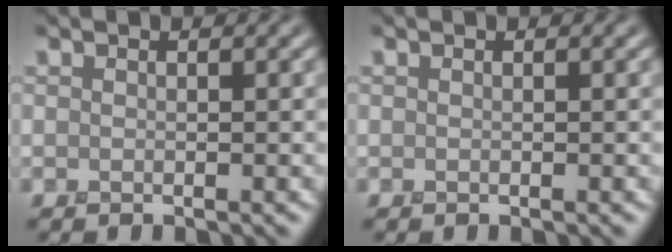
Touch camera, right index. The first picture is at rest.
{"total": 0.0}